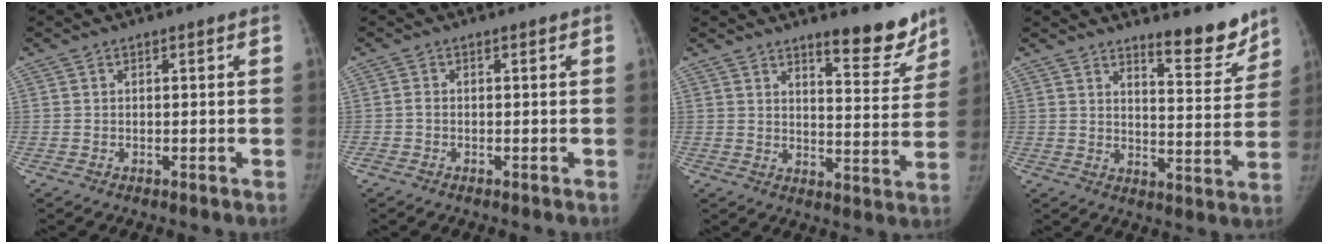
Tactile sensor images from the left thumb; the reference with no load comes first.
{"total": 0.6, "force": [-0.3, 0.4, 0.3], "torque": [-0.003, 0.000, -0.008]}
{"total": 10.4, "force": [8.1, 2.9, 5.8], "torque": [-0.037, -0.061, 0.115]}
{"total": 8.8, "force": [7.4, 2.1, 4.1], "torque": [-0.025, -0.066, 0.111]}